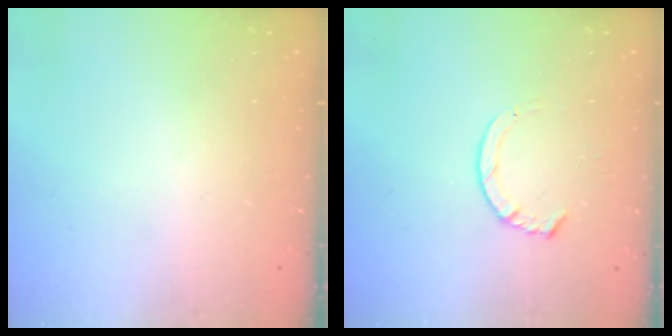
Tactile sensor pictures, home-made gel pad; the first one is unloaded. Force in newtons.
{"total": 4.6, "press": 4.6, "slide": 0.5}